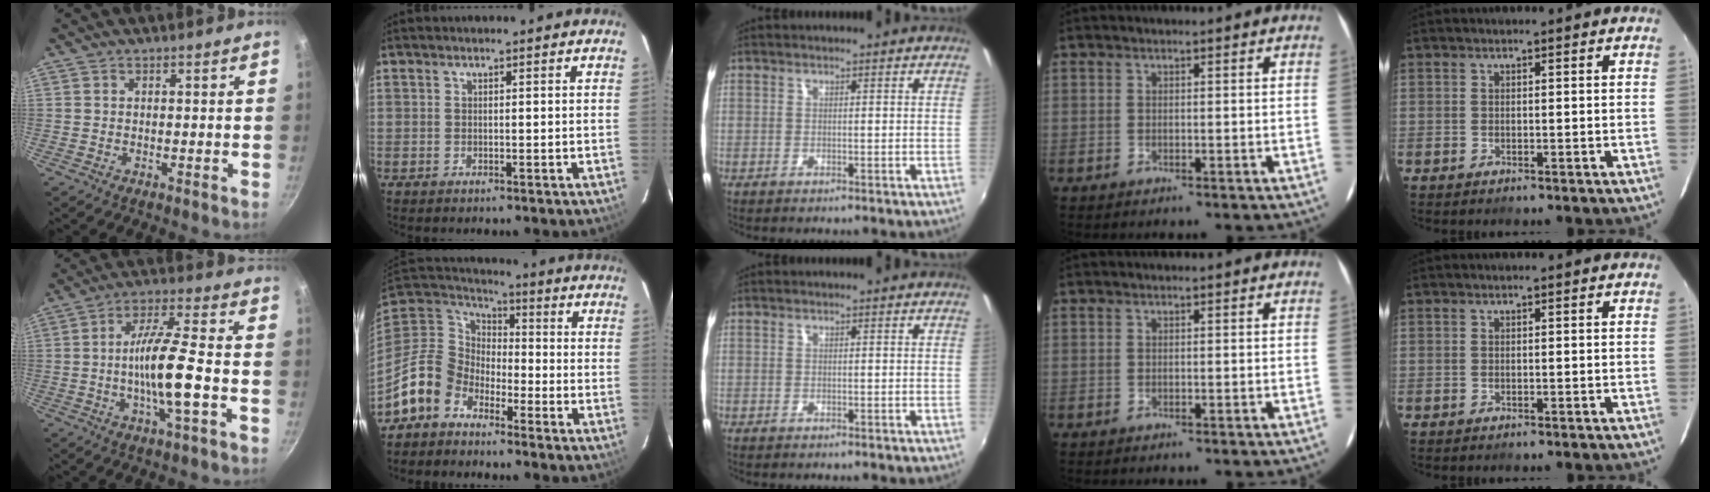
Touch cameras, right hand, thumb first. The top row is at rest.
{"thumb": {"total": 11.8, "force": [-2.7, 1.9, 11.4], "torque": [-0.206, 0.020, -0.055]}, "index": {"total": 11.2, "force": [-7.9, 7.1, 3.6], "torque": [-0.094, 0.026, -0.165]}}